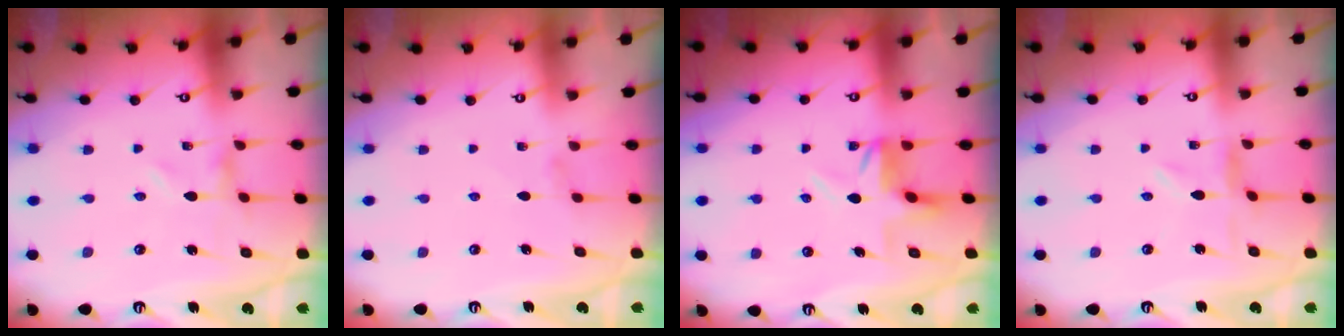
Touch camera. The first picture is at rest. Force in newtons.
{"total": 0.5, "press": 0.4, "slide": 0.2}
{"total": 3.9, "press": 3.9, "slide": 0.5}
{"total": 0.0}